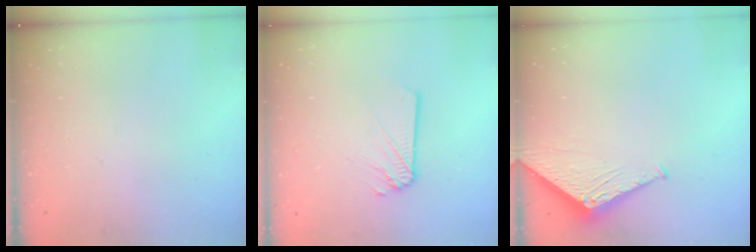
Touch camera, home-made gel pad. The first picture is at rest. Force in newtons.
{"total": 2.1, "press": 2.1, "slide": 0.3}
{"total": 3.5, "press": 3.4, "slide": 0.3}